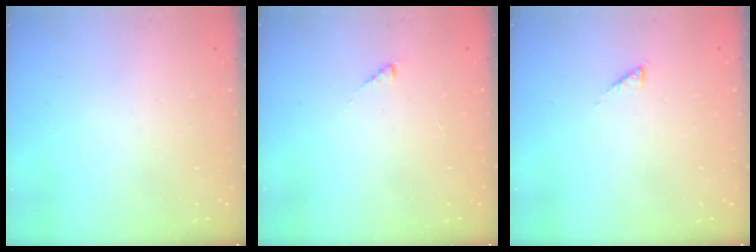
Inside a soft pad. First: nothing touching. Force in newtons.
{"total": 2.0, "press": 2.0, "slide": 0.3}
{"total": 1.1, "press": 1.0, "slide": 0.3}